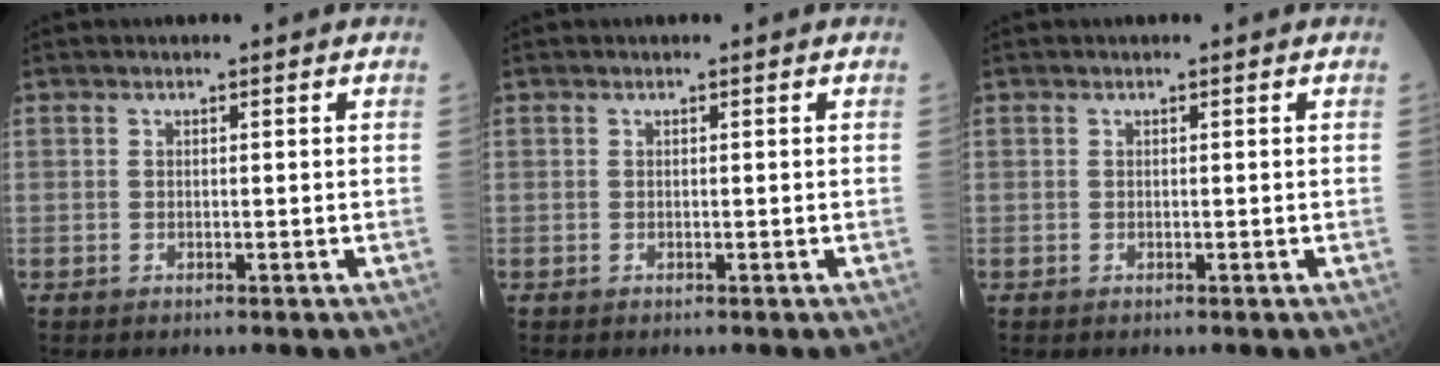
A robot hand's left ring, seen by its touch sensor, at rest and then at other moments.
{"total": 0.0}
{"total": 0.0}